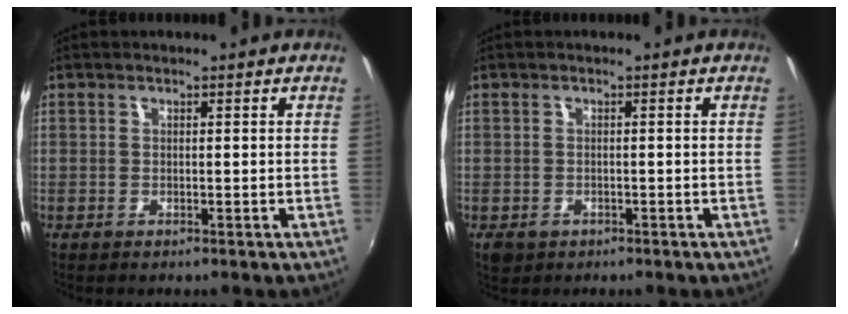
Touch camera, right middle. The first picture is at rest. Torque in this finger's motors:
{"motor_torque": [0.04, -0.13, 0.03, 0.02]}